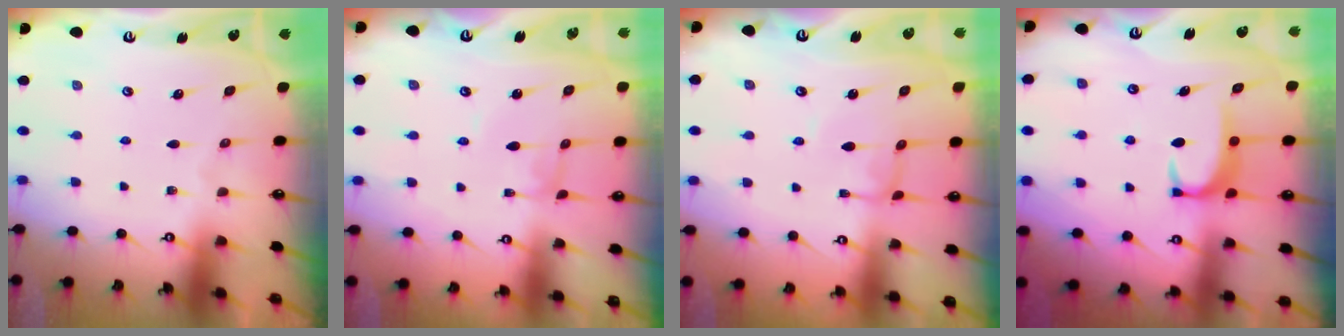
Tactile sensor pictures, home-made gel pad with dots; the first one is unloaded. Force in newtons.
{"total": 2.8, "press": 2.8, "slide": 0.1}
{"total": 1.3, "press": 1.2, "slide": 0.3}
{"total": 2.8, "press": 2.8, "slide": 0.4}